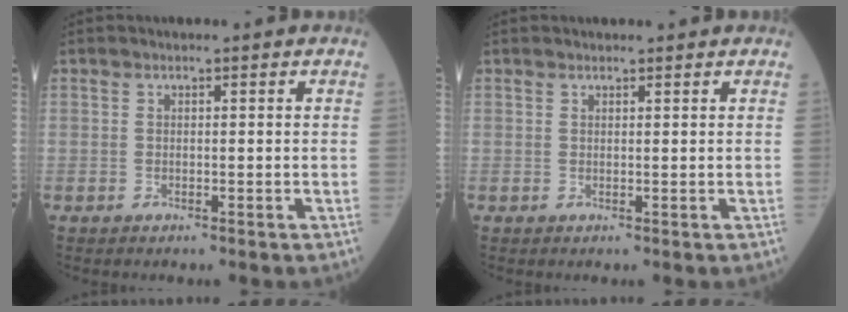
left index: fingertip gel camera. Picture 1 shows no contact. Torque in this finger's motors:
{"motor_torque": [-0.06, -0.22, 0.00, 0.00]}